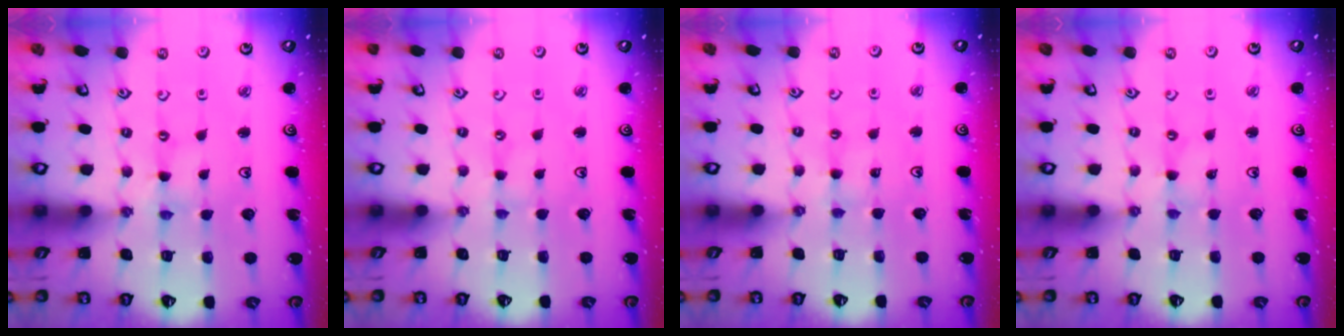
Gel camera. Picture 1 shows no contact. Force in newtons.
{"total": 0.0}
{"total": 2.0, "press": 2.0, "slide": 0.3}
{"total": 0.6, "press": 0.6, "slide": 0.2}